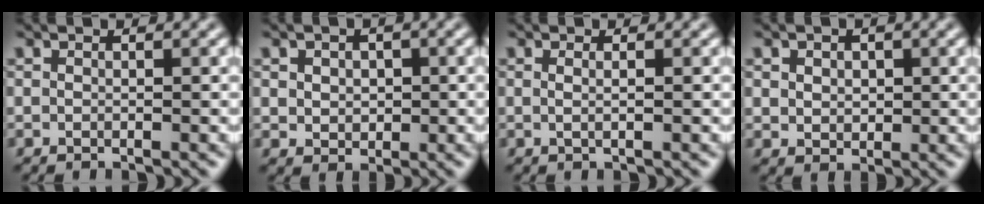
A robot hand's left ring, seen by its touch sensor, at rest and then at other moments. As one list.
[{"total": 2.4, "force": [0.5, 1.9, 1.3], "torque": [-0.021, 0.007, 0.003]}, {"total": 1.0, "force": [0.2, 0.4, 0.9], "torque": [-0.011, -0.005, -0.003]}, {"total": 2.4, "force": [0.9, 1.9, 1.2], "torque": [-0.027, 0.005, 0.016]}]